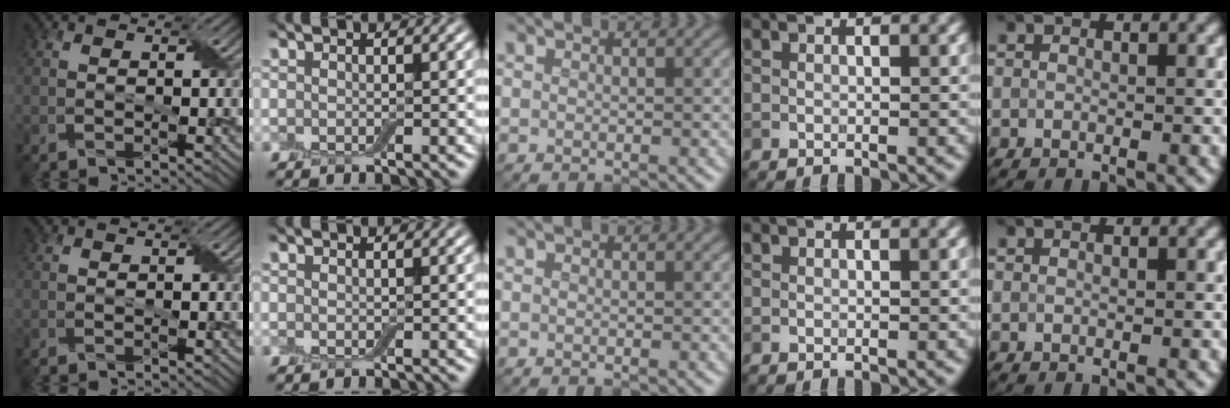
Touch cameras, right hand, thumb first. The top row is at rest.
{}